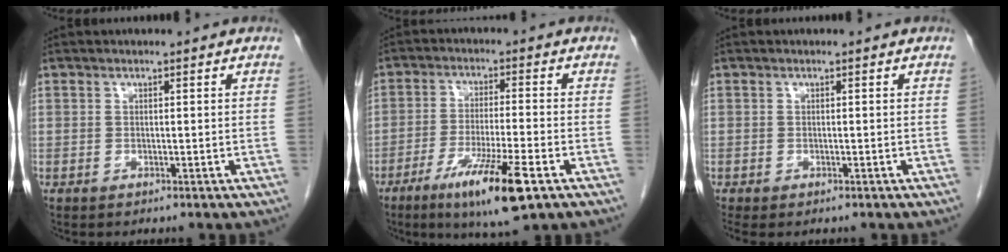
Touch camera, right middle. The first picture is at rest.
{"total": 11.5, "force": [-6.1, 0.5, 9.8], "torque": [-0.180, -0.032, -0.100]}
{"total": 1.0, "force": [-0.8, 0.5, 0.5], "torque": [-0.003, -0.001, -0.010]}